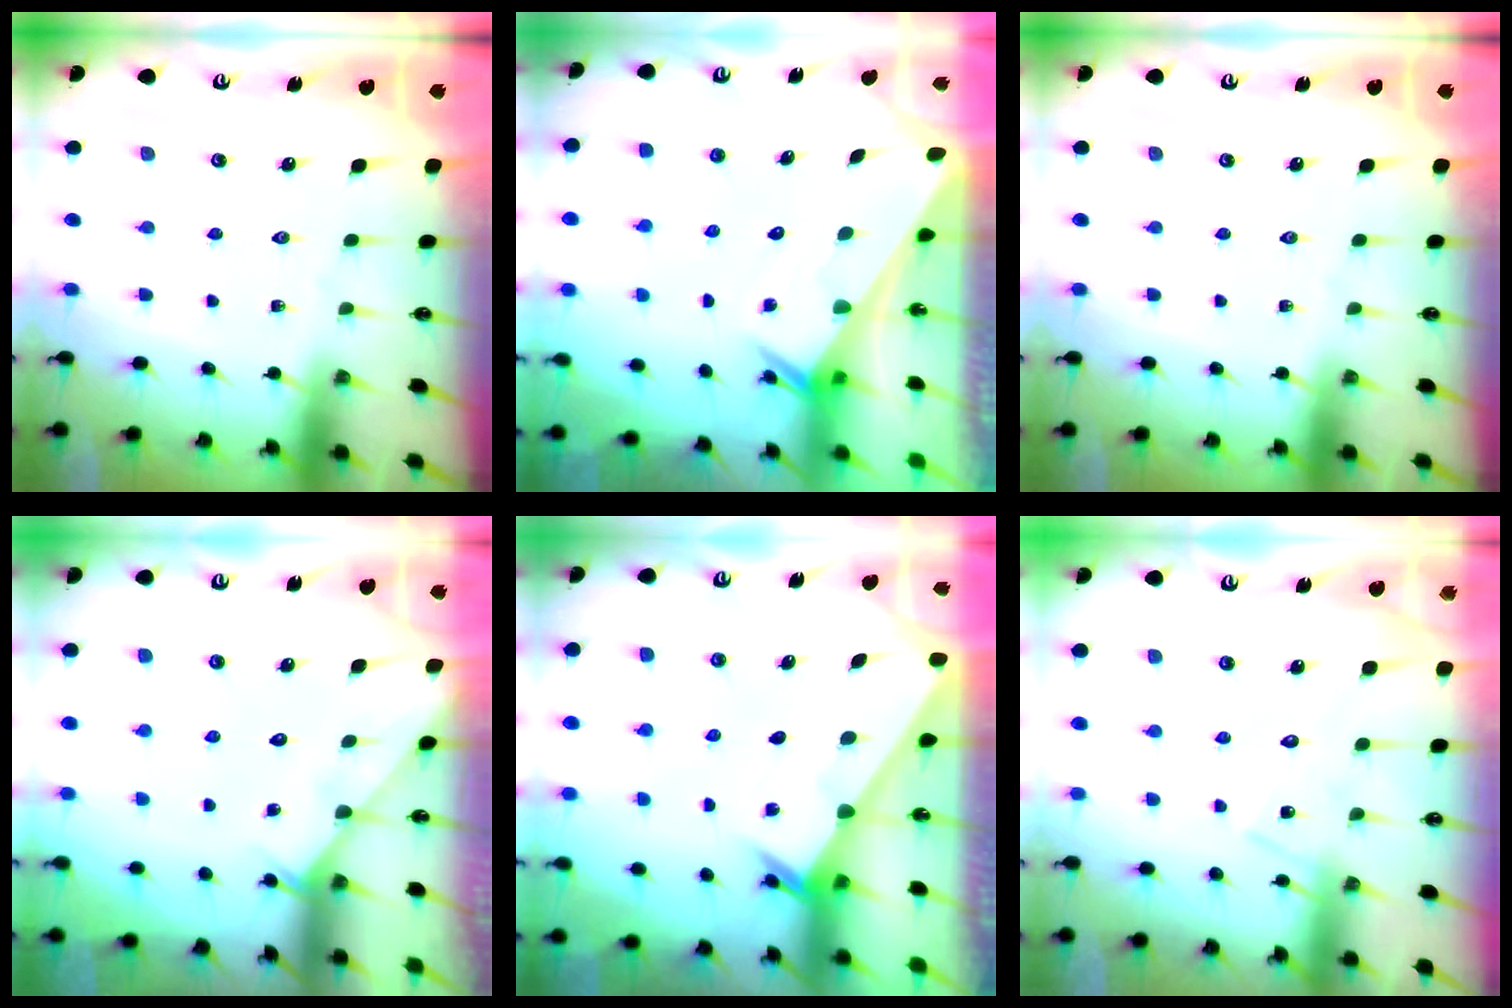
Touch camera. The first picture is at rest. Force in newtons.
{"total": 2.5, "press": 2.5, "slide": 0.1}
{"total": 0.0}
{"total": 2.7, "press": 2.7, "slide": 0.3}
{"total": 2.4, "press": 2.4, "slide": 0.2}
{"total": 10.5, "press": 10.5, "slide": 0.6}